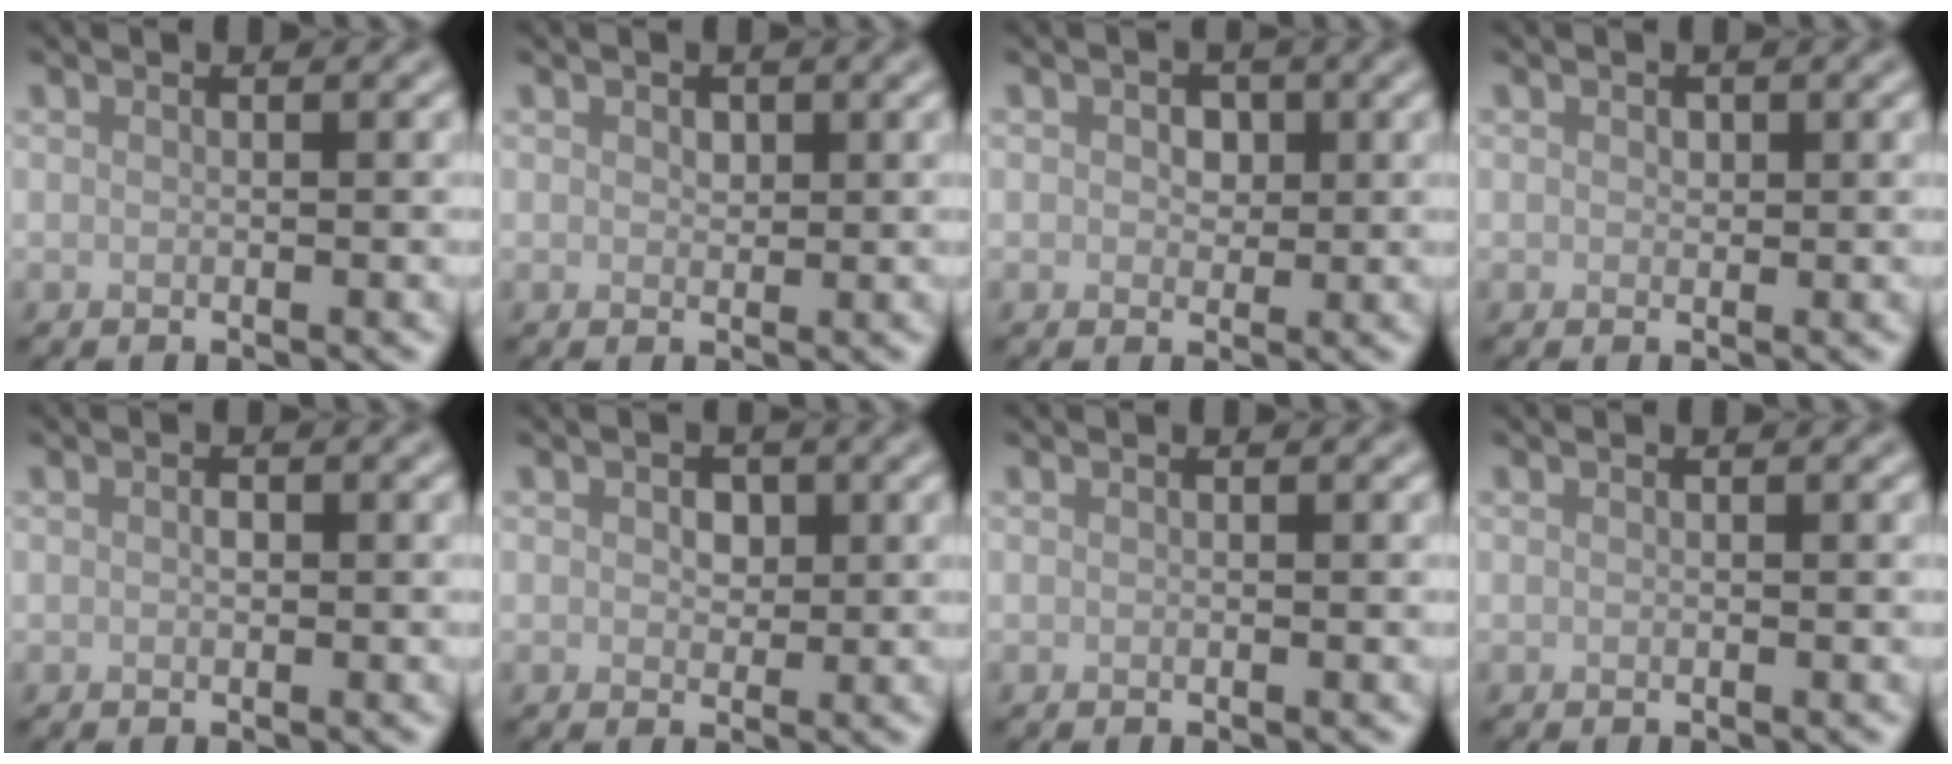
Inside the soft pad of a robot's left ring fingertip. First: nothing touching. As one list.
[{"total": 0.9, "force": [0.4, 0.7, 0.4], "torque": [-0.008, -0.003, 0.007]}, {"total": 1.8, "force": [0.4, 1.4, 1.0], "torque": [-0.016, -0.001, 0.001]}, {"total": 0.6, "force": [0.2, 0.5, 0.2], "torque": [-0.005, -0.003, 0.003]}, {"total": 0.6, "force": [0.0, 0.4, 0.5], "torque": [-0.010, 0.000, 0.000]}, {"total": 1.7, "force": [0.4, 1.3, 1.0], "torque": [-0.018, -0.002, 0.003]}, {"total": 0.0}, {"total": 0.0}]